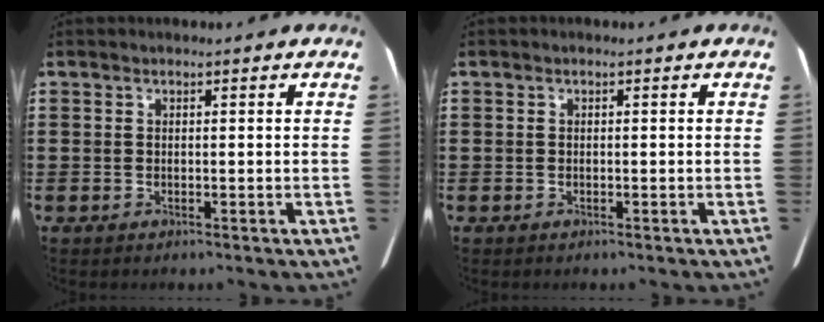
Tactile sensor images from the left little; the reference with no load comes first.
{"total": 0.0}